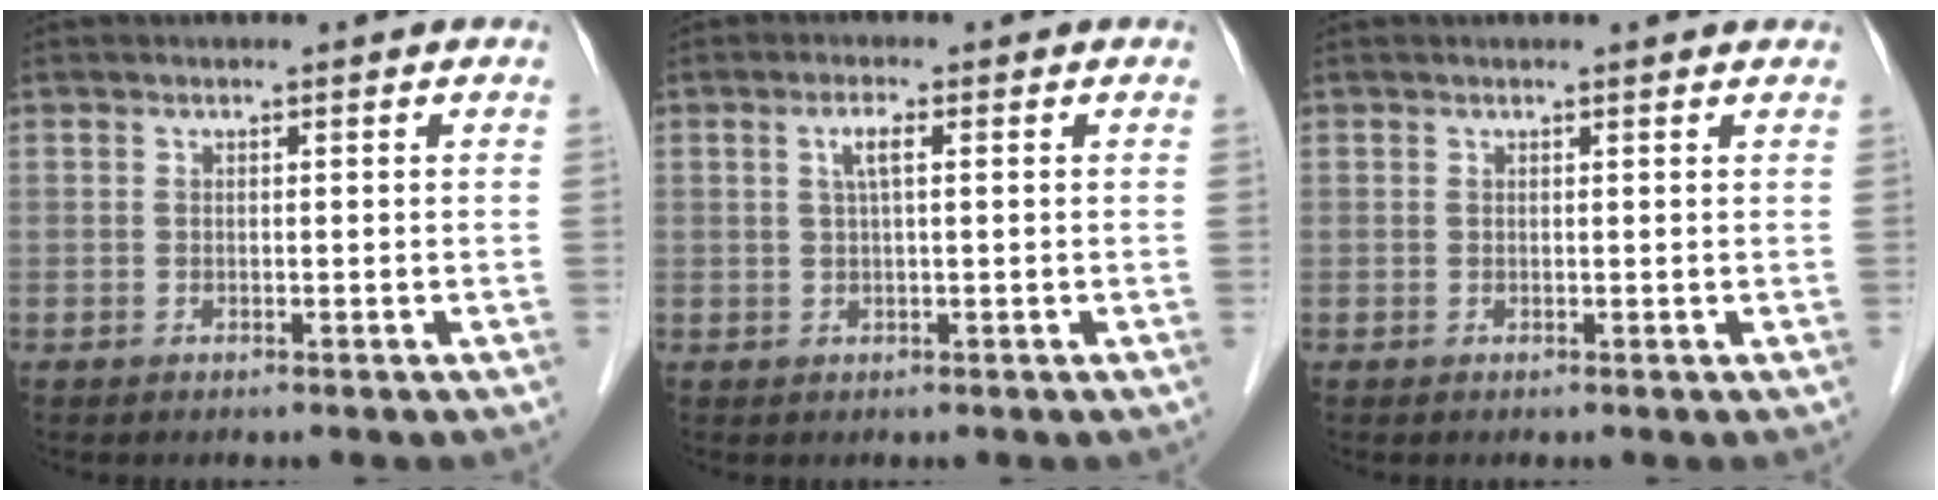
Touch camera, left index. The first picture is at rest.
{"total": 2.5, "force": [0.7, 0.3, 2.3], "torque": [-0.048, 0.007, 0.013]}
{"total": 2.1, "force": [2.0, 0.1, 0.5], "torque": [-0.011, 0.008, 0.016]}